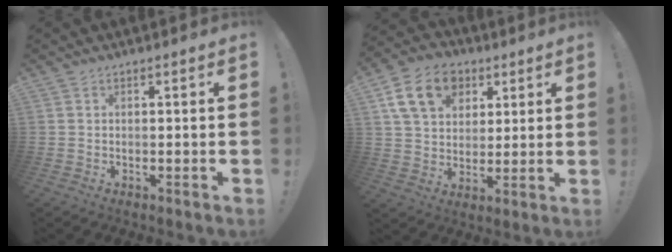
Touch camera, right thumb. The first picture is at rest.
{"total": 16.0, "force": [6.8, 11.9, 8.3], "torque": [-0.122, -0.023, 0.131]}